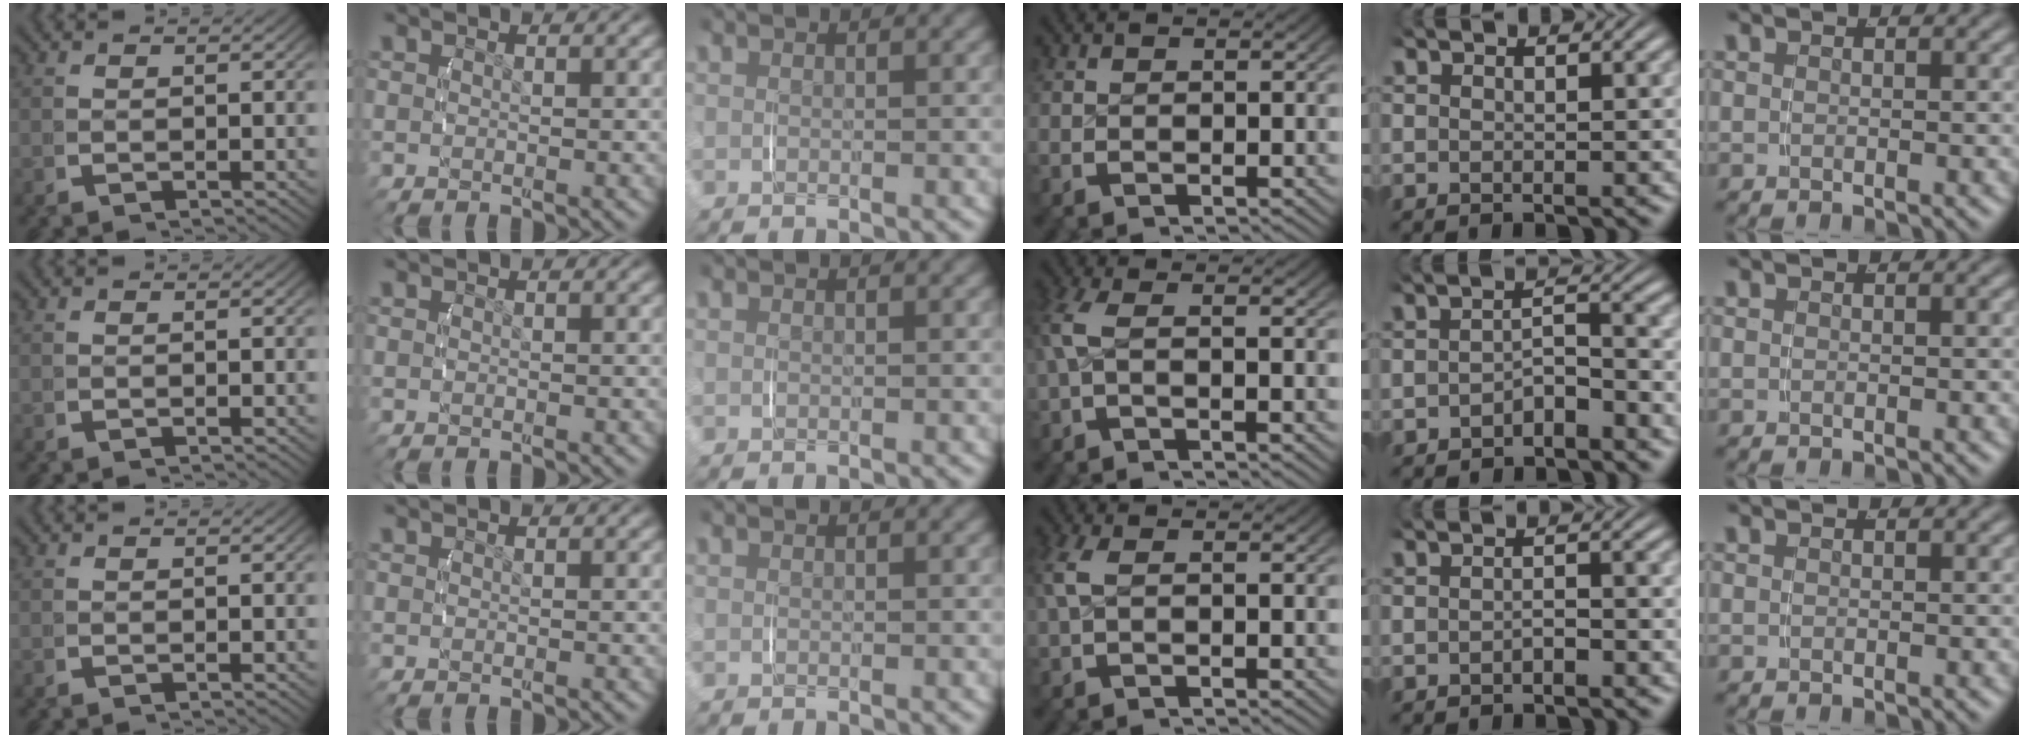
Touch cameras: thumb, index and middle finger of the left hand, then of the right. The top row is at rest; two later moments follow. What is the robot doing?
{"motion": "lift_and_place", "object": "toothpaste"}